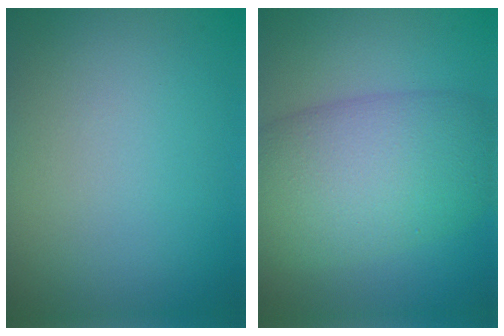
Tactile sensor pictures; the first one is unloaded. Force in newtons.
{"total": 9.5, "press": 9.5, "slide": 0.3}